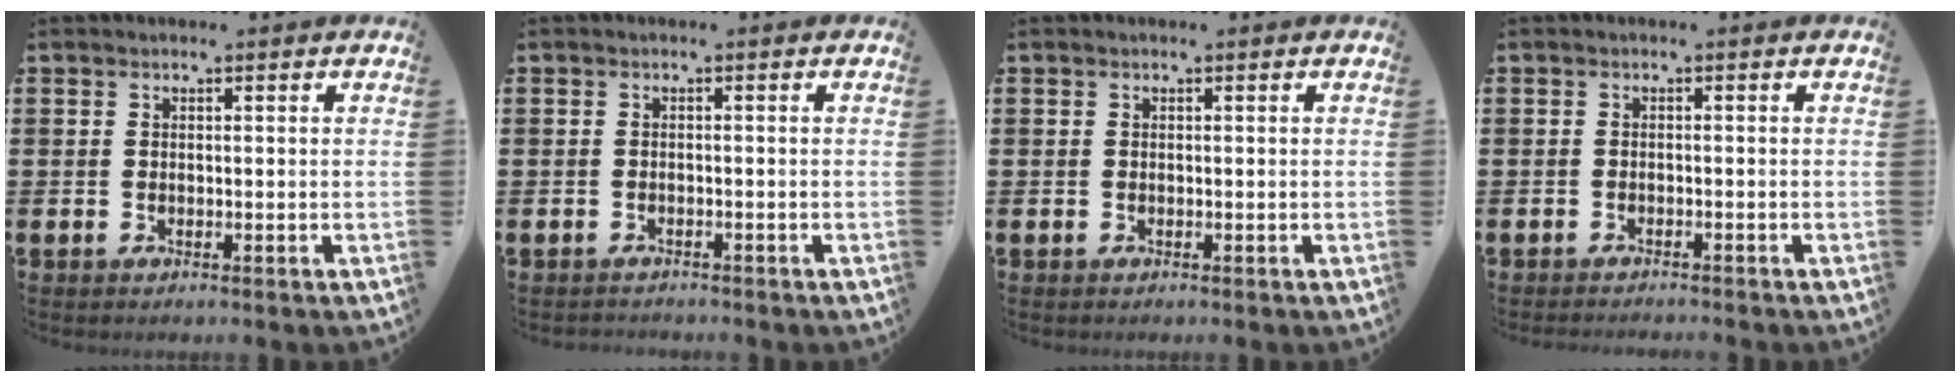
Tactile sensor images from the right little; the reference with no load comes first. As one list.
[{"total": 0.6, "force": [-0.6, 0.1, -0.1], "torque": [-0.001, -0.001, -0.013]}, {"total": 0.0}, {"total": 0.7, "force": [-0.7, -0.1, 0.0], "torque": [-0.001, -0.001, -0.015]}]